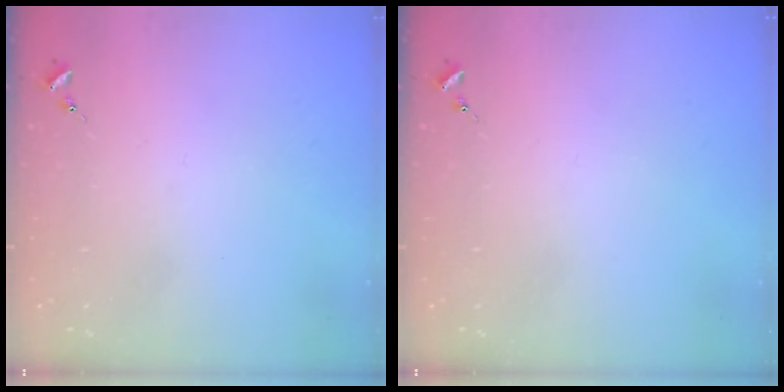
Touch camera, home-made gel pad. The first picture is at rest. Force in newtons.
{"total": 0.0}